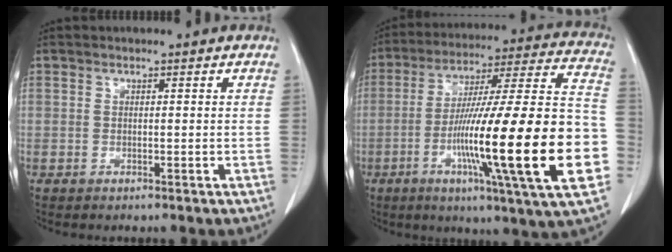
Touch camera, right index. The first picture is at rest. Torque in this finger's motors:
{"motor_torque": [2.14, 0.00, 1.05, 0.21]}